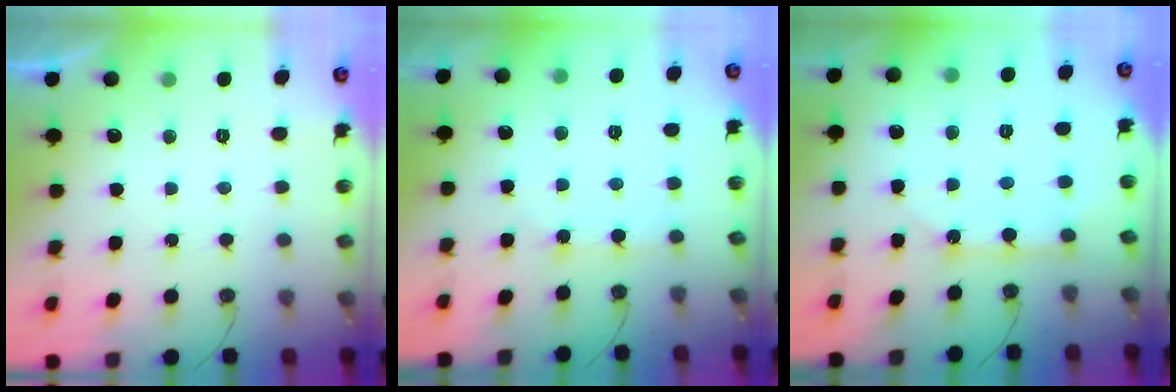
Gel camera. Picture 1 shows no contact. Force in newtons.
{"total": 3.9, "press": 3.9, "slide": 0.5}
{"total": 6.7, "press": 6.7, "slide": 0.2}